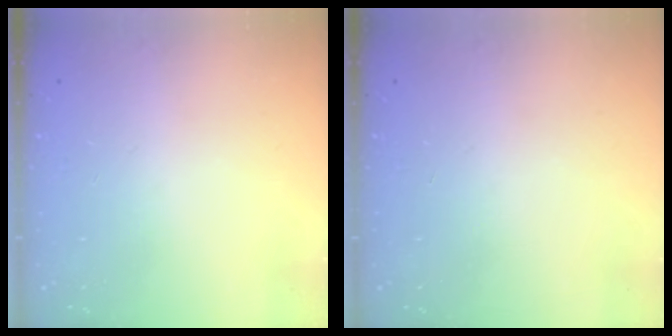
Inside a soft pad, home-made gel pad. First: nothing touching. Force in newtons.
{"total": 0.0}